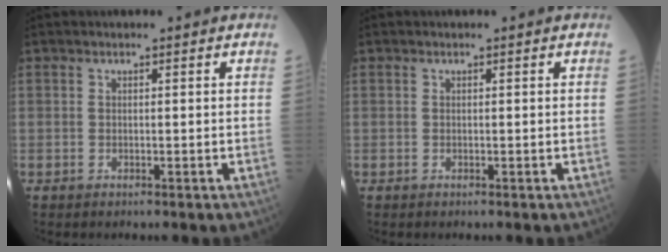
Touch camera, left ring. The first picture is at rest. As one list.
[{"total": 0.0}]